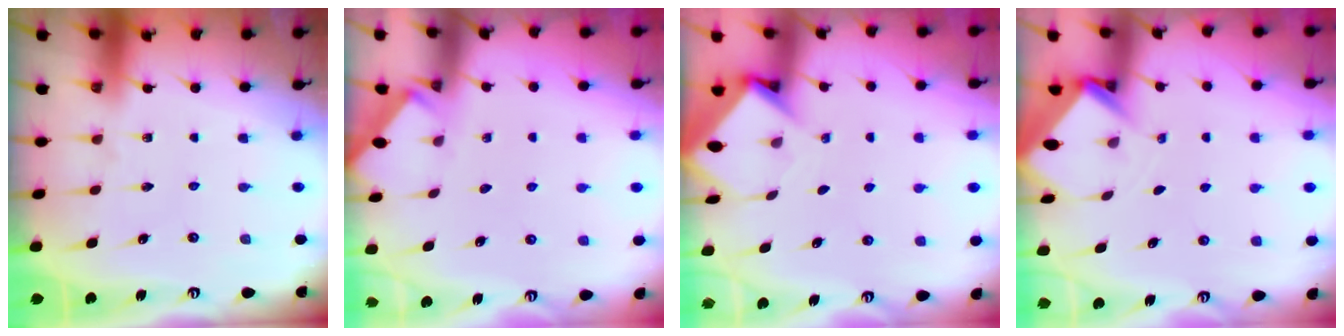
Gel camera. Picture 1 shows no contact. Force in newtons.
{"total": 1.7, "press": 1.7, "slide": 0.2}
{"total": 4.0, "press": 3.9, "slide": 0.3}
{"total": 2.9, "press": 2.9, "slide": 0.2}